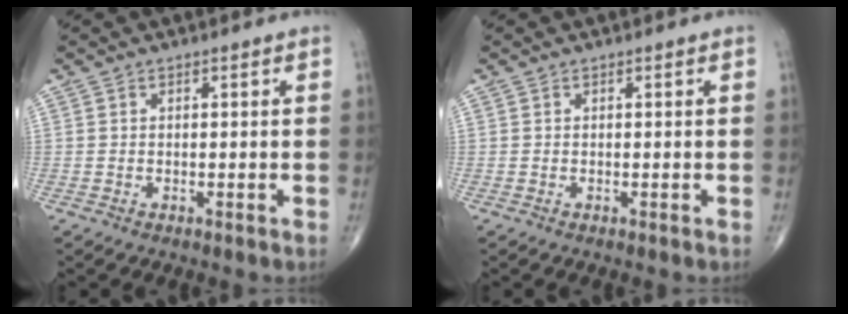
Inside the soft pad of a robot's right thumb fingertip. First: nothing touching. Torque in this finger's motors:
{"motor_torque": [0.00, 0.00, 0.00, 0.00, 0.00]}